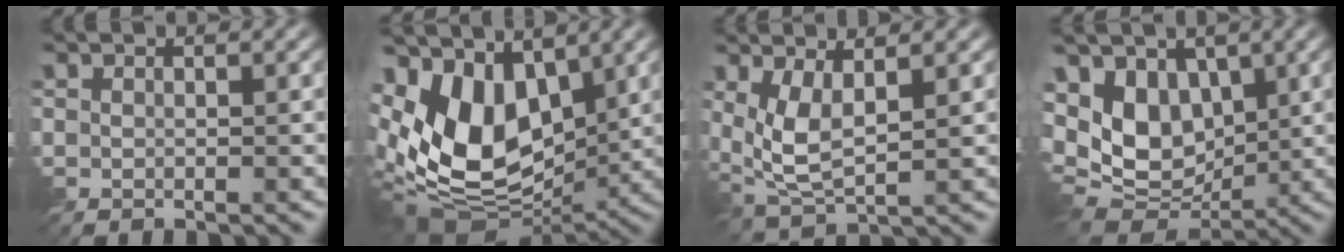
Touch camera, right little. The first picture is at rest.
{"total": 13.1, "force": [1.0, 8.3, 10.1], "torque": [-0.229, -0.001, 0.008]}
{"total": 4.4, "force": [0.9, 1.8, 3.9], "torque": [-0.095, -0.012, 0.021]}
{"total": 8.5, "force": [2.2, 5.8, 5.7], "torque": [-0.130, 0.000, 0.027]}